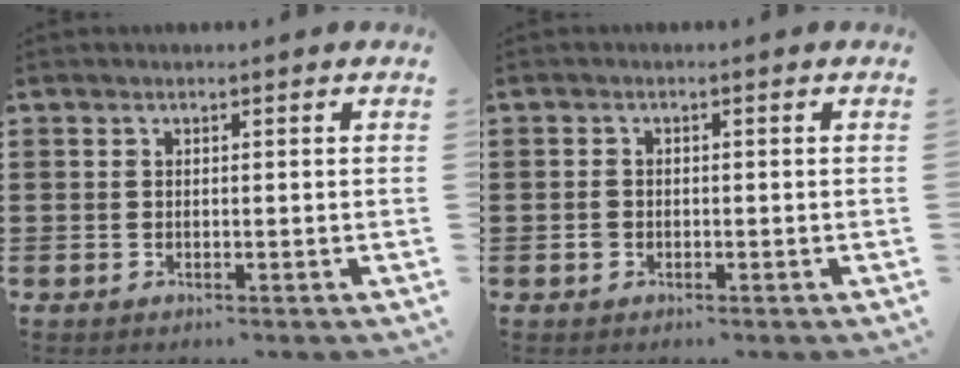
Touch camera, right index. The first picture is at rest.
{"total": 1.1, "force": [-0.5, 0.9, 0.5], "torque": [-0.011, 0.001, -0.010]}